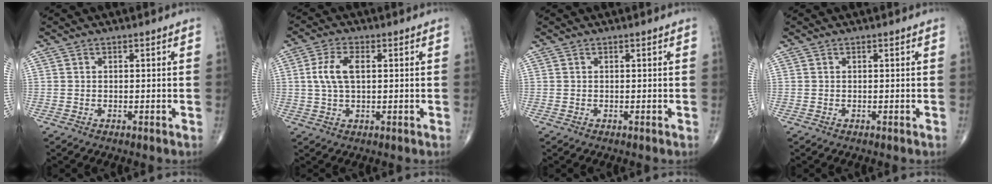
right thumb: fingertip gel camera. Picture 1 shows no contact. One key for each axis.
{"total": 6.3, "fx": 1.0, "fy": 3.2, "fz": 5.4, "tx": -0.120, "ty": 0.009, "tz": 0.018}
{"total": 0.0}
{"total": 0.0}